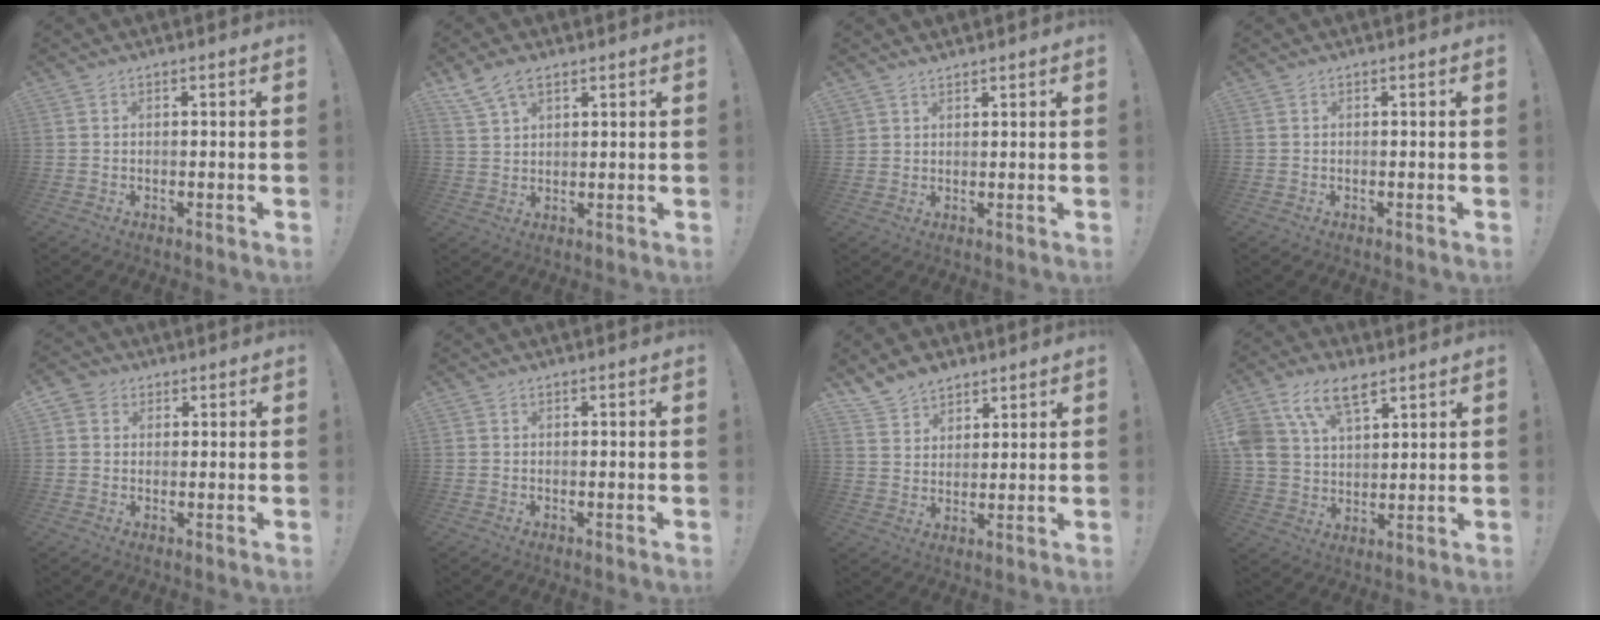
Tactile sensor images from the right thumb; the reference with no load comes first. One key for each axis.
{"total": 6.9, "fx": 4.6, "fy": 3.5, "fz": 3.7, "tx": -0.077, "ty": -0.012, "tz": 0.092}
{"total": 2.6, "fx": 2.3, "fy": 1.1, "fz": -0.2, "tx": 0.013, "ty": -0.017, "tz": 0.043}
{"total": 0.0}
{"total": 3.7, "fx": 1.3, "fy": 3.4, "fz": 0.9, "tx": -0.011, "ty": 0.000, "tz": 0.024}
{"total": 0.0}
{"total": 8.1, "fx": 6.5, "fy": 4.6, "fz": 1.5, "tx": -0.038, "ty": -0.042, "tz": 0.128}
{"total": 13.1, "fx": 8.0, "fy": 7.6, "fz": 7.2, "tx": -0.149, "ty": -0.030, "tz": 0.155}